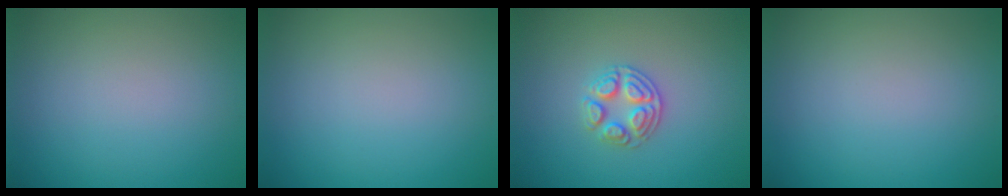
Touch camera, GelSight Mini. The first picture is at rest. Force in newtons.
{"total": 0.0}
{"total": 2.9, "press": 2.7, "slide": 1.0}
{"total": 0.0}